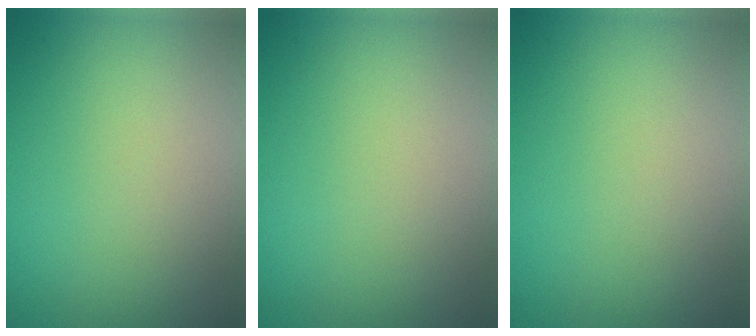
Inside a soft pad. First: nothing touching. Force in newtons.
{"total": 0.0}
{"total": 0.0}